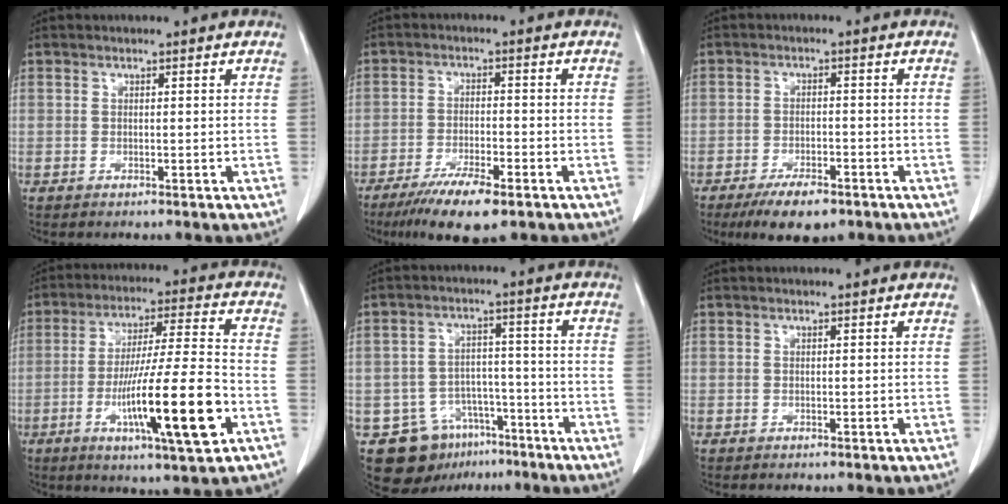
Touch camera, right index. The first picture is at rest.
{"total": 8.7, "force": [-5.8, 1.5, 6.3], "torque": [-0.109, -0.018, -0.096]}
{"total": 6.8, "force": [-4.8, 2.3, 4.3], "torque": [-0.072, -0.007, -0.076]}
{"total": 16.6, "force": [-5.7, 0.7, 15.6], "torque": [-0.273, -0.015, -0.093]}
{"total": 10.7, "force": [-6.4, 7.8, 3.4], "torque": [-0.054, 0.024, -0.093]}
{"total": 0.0}